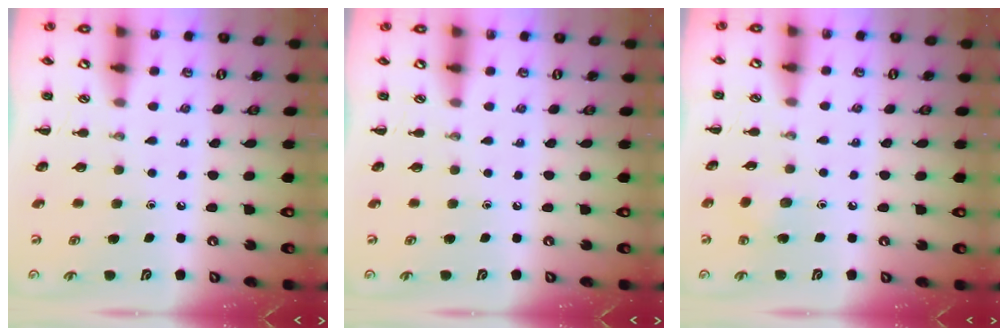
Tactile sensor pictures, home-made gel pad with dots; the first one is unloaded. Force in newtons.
{"total": 0.0}
{"total": 5.1, "press": 4.8, "slide": 1.6}